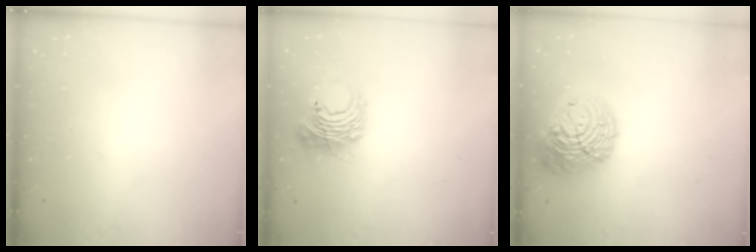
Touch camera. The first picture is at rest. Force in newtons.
{"total": 9.5, "press": 9.4, "slide": 1.5}
{"total": 17.3, "press": 17.1, "slide": 2.2}